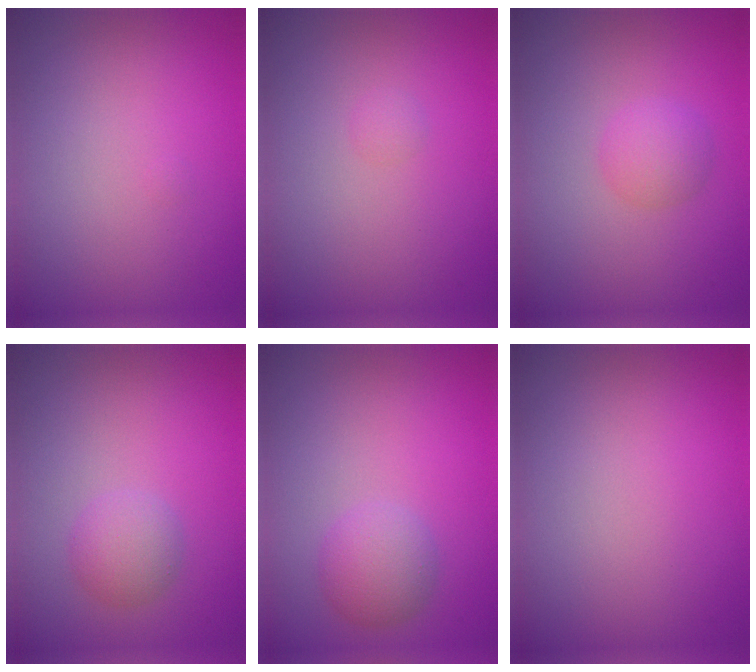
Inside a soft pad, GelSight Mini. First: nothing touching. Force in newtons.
{"total": 0.6, "press": 0.6, "slide": 0.1}
{"total": 2.1, "press": 2.1, "slide": 0.0}
{"total": 2.2, "press": 2.2, "slide": 0.2}
{"total": 2.7, "press": 2.7, "slide": 0.1}
{"total": 0.0}